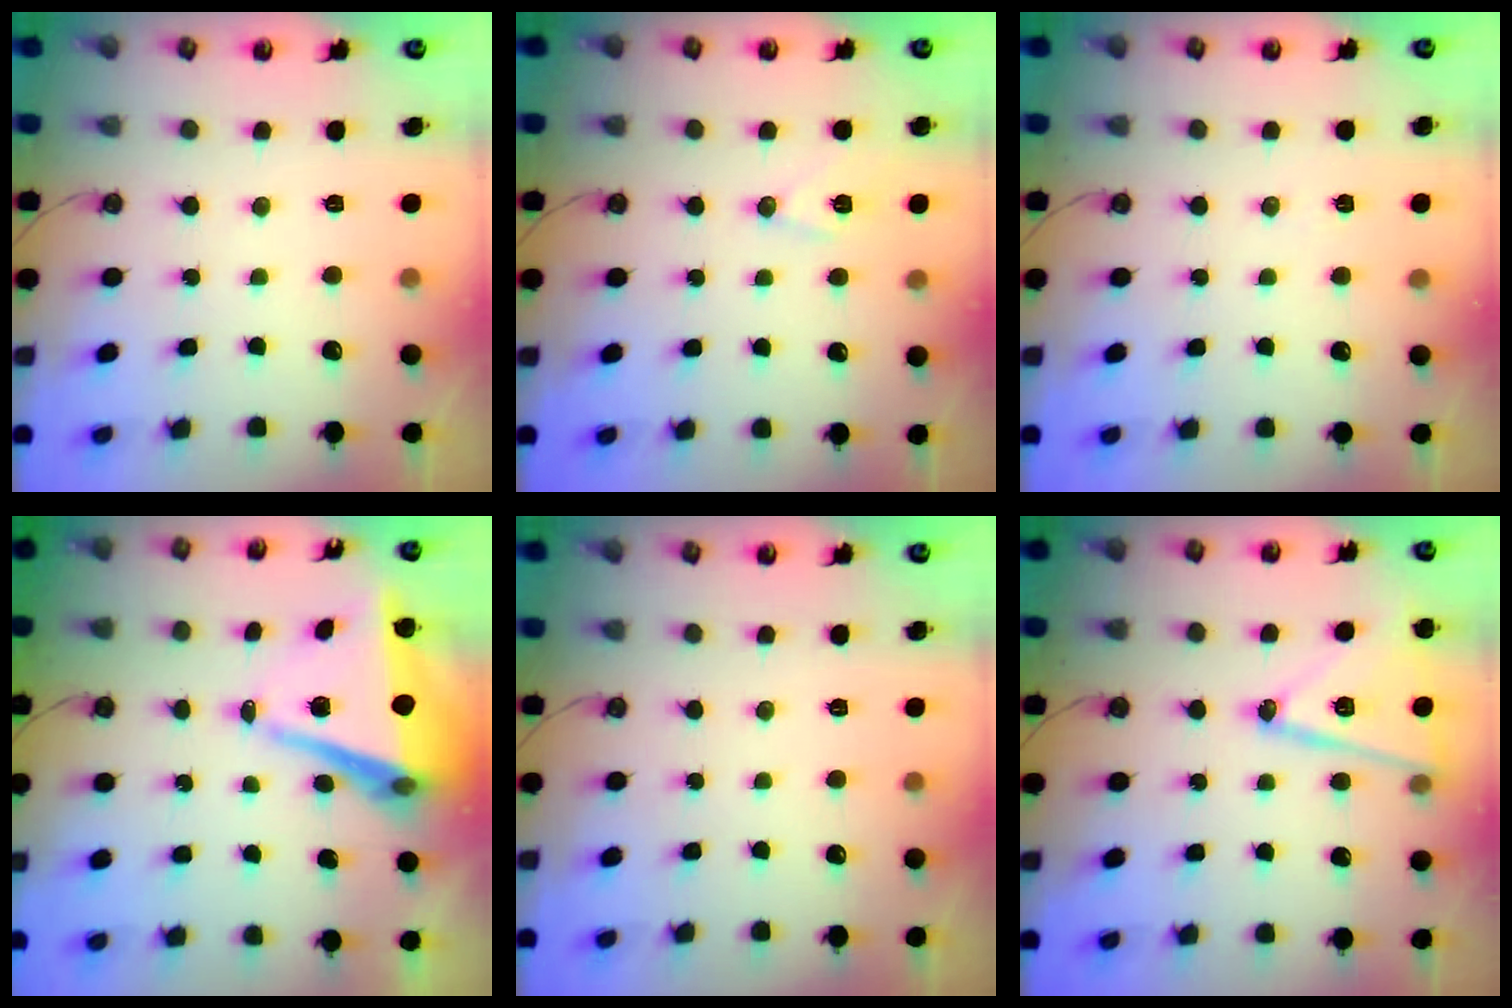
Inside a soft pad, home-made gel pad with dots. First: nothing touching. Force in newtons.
{"total": 8.4, "press": 7.6, "slide": 3.6}
{"total": 3.9, "press": 2.3, "slide": 3.2}
{"total": 9.8, "press": 8.8, "slide": 4.2}
{"total": 0.0}
{"total": 16.8, "press": 16.6, "slide": 2.6}